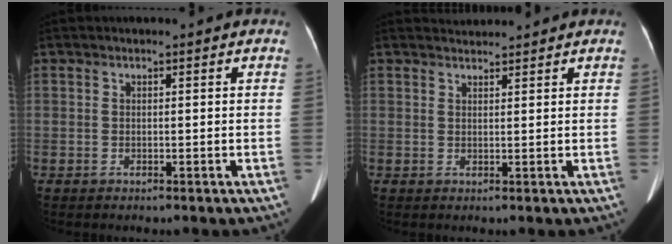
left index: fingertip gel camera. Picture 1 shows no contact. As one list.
[{"total": 1.8, "force": [1.8, 0.0, -0.3], "torque": [-0.004, 0.015, 0.035]}]